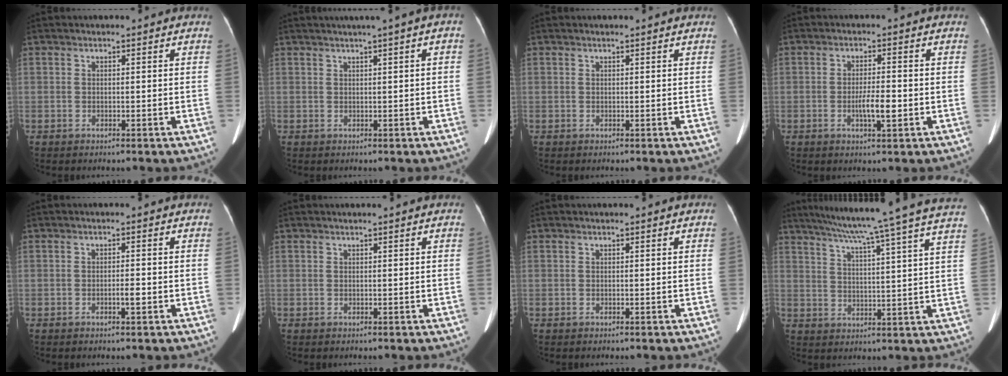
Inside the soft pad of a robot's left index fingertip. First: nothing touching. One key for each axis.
{"total": 2.8, "fx": 1.0, "fy": -0.1, "fz": 2.6, "tx": -0.040, "ty": 0.013, "tz": 0.018}
{"total": 0.6, "fx": 0.6, "fy": -0.1, "fz": 0.3, "tx": -0.007, "ty": 0.007, "tz": 0.013}
{"total": 3.9, "fx": -1.0, "fy": 0.6, "fz": 3.7, "tx": -0.067, "ty": -0.002, "tz": -0.017}
{"total": 1.5, "fx": -0.7, "fy": 0.2, "fz": 1.4, "tx": -0.023, "ty": 0.000, "tz": -0.012}
{"total": 0.5, "fx": 0.4, "fy": -0.1, "fz": 0.3, "tx": -0.005, "ty": 0.005, "tz": 0.012}
{"total": 0.0}
{"total": 22.2, "fx": 18.7, "fy": -2.1, "fz": 11.9, "tx": -0.198, "ty": -0.023, "tz": 0.242}